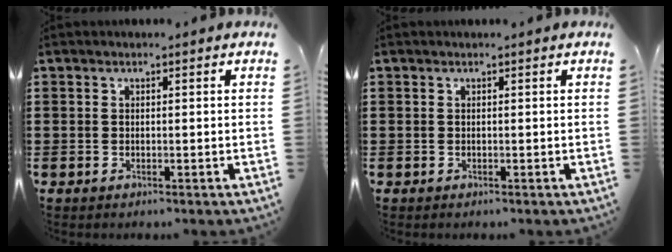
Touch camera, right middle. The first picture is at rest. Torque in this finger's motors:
{"motor_torque": [-1.01, -1.13, -0.05, -0.01]}